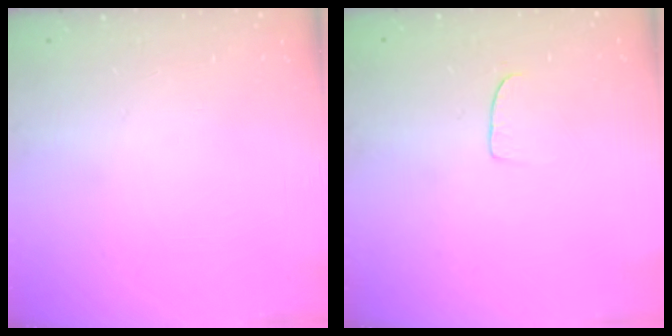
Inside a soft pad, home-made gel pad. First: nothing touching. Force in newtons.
{"total": 5.4, "press": 5.3, "slide": 0.4}